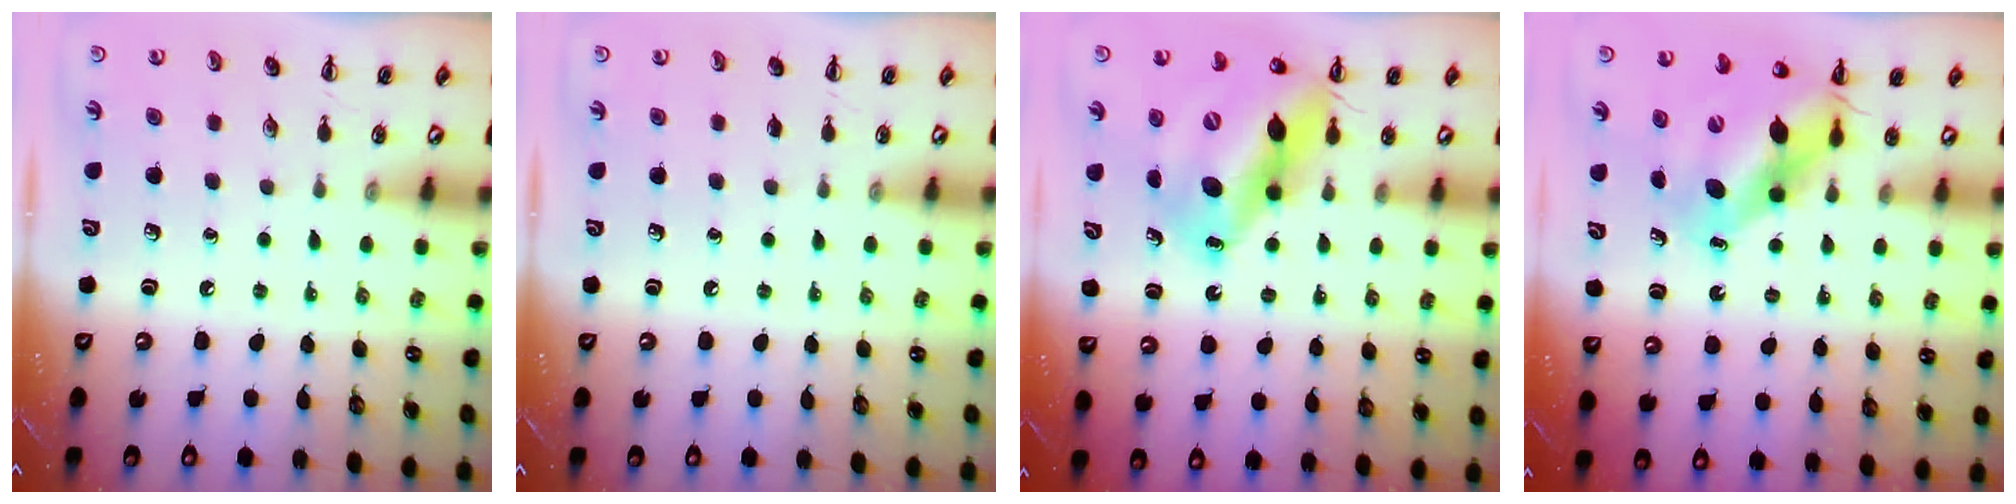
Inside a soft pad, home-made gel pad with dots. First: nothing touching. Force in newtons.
{"total": 0.0}
{"total": 15.9, "press": 15.1, "slide": 4.7}
{"total": 9.3, "press": 9.1, "slide": 2.2}